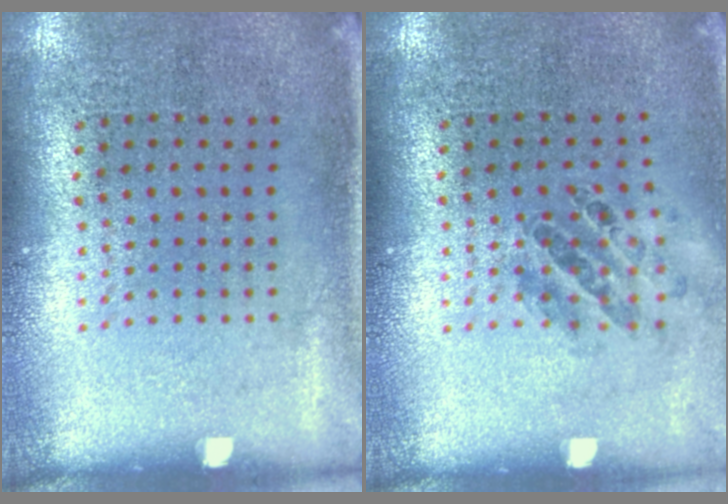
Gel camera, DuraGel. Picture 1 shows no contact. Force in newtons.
{"total": 0.9, "press": 0.9, "slide": 0.3}